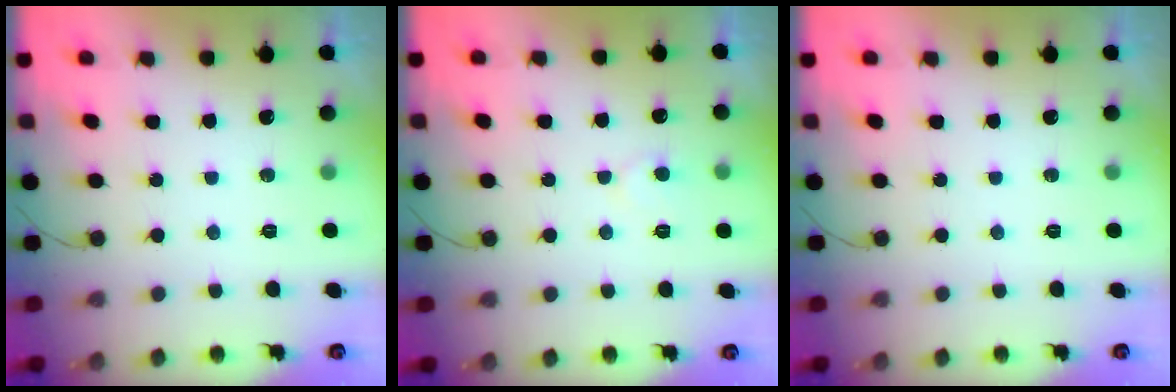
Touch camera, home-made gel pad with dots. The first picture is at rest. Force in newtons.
{"total": 5.1, "press": 5.1, "slide": 0.4}
{"total": 0.0}